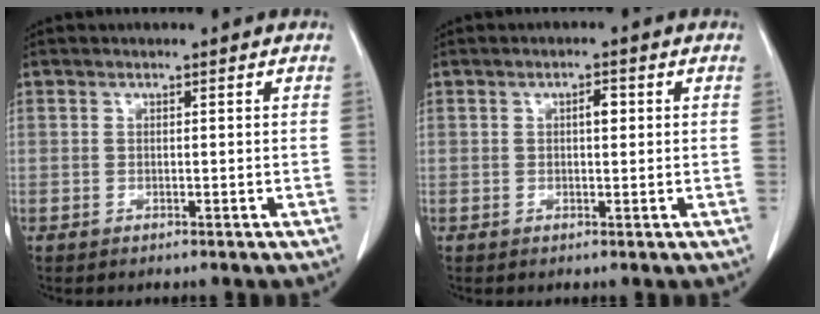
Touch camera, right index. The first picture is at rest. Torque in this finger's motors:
{"motor_torque": [0.31, -0.05, 0.10, 0.05]}